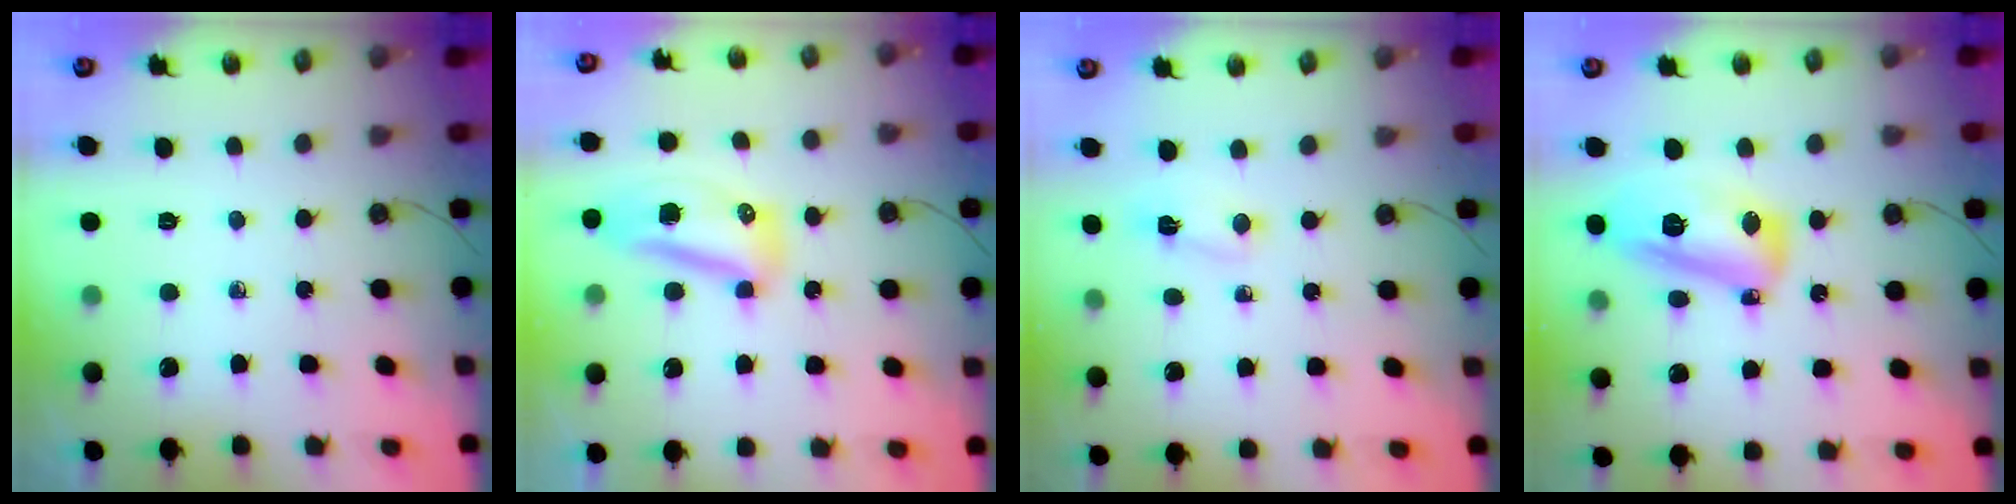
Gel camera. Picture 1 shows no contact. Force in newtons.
{"total": 9.5, "press": 9.4, "slide": 1.7}
{"total": 2.0, "press": 2.0, "slide": 0.4}
{"total": 15.0, "press": 15.0, "slide": 1.1}